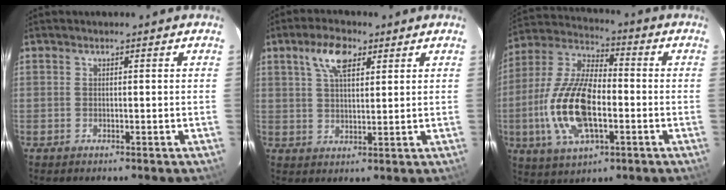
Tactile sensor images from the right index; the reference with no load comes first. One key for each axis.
{"total": 6.6, "fx": 3.4, "fy": 2.9, "fz": 4.9, "tx": -0.091, "ty": 0.015, "tz": 0.061}
{"total": 17.8, "fx": -3.8, "fy": 8.1, "fz": 15.4, "tx": -0.328, "ty": -0.003, "tz": -0.073}